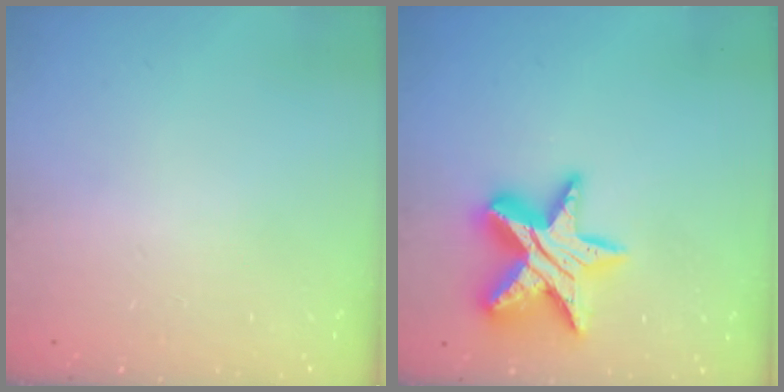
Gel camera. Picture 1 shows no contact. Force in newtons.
{"total": 16.2, "press": 16.2, "slide": 1.1}